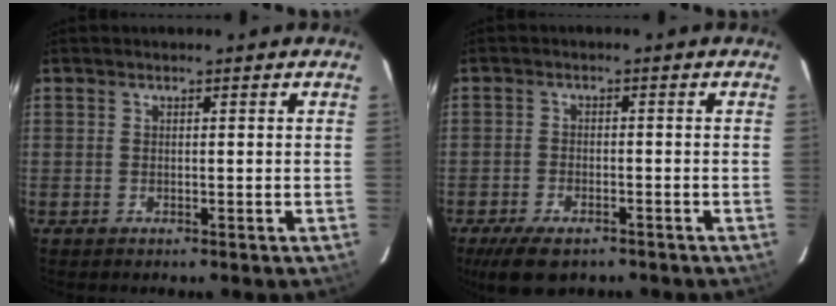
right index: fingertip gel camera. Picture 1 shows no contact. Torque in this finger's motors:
{"motor_torque": [0.59, -0.47, 0.13, 0.03]}